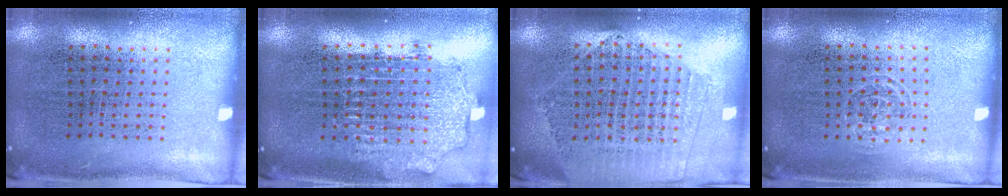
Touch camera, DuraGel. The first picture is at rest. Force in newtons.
{"total": 1.9, "press": 1.5, "slide": 1.2}
{"total": 2.0, "press": 1.8, "slide": 0.9}
{"total": 0.7, "press": 0.5, "slide": 0.6}